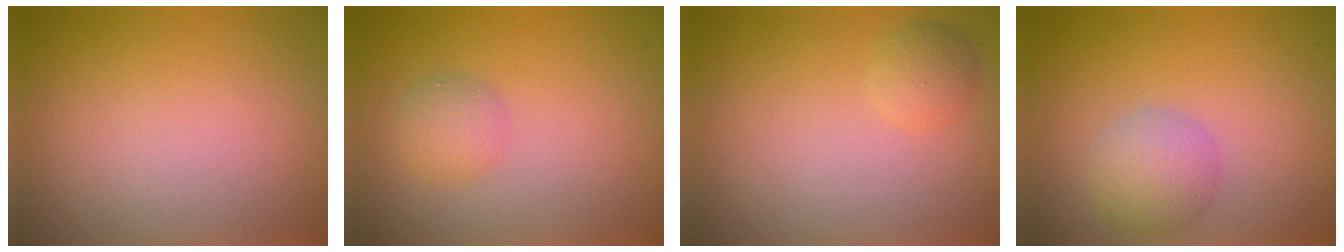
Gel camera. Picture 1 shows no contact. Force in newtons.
{"total": 1.9, "press": 1.9, "slide": 0.1}
{"total": 1.5, "press": 1.5, "slide": 0.1}
{"total": 3.2, "press": 3.2, "slide": 0.0}